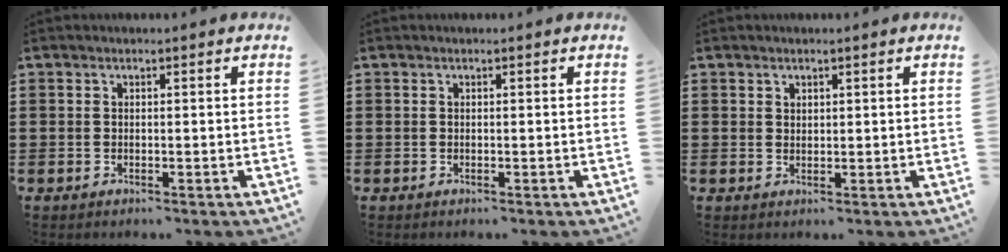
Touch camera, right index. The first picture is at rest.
{"total": 0.0}
{"total": 1.2, "force": [0.9, 0.7, 0.2], "torque": [-0.005, 0.002, 0.019]}